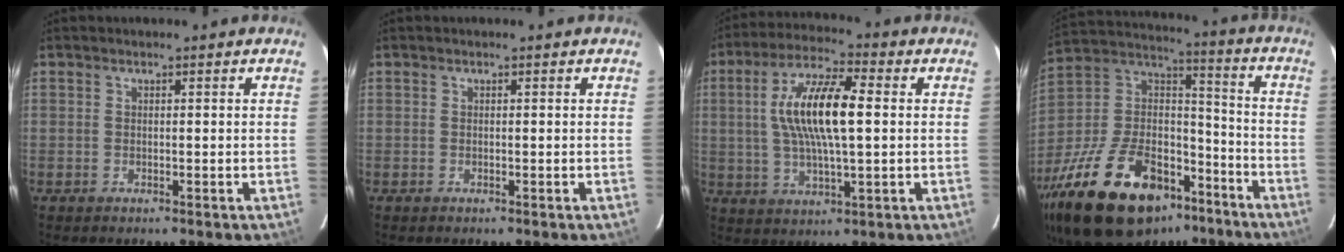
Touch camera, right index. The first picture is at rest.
{"total": 0.0}
{"total": 13.7, "force": [1.6, 3.9, 13.0], "torque": [-0.250, 0.012, 0.028]}
{"total": 32.6, "force": [-20.4, 16.4, 19.4], "torque": [-0.389, 0.007, -0.319]}